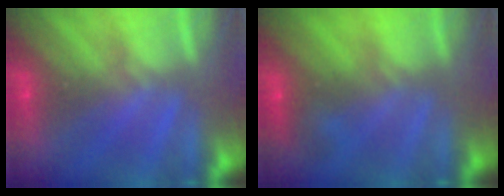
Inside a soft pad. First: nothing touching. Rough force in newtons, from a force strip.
{"total": 2.3}